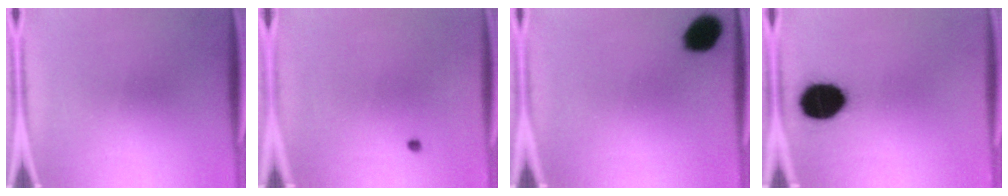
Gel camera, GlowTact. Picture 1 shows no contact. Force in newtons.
{"total": 0.5}
{"total": 8.3}
{"total": 13.5}